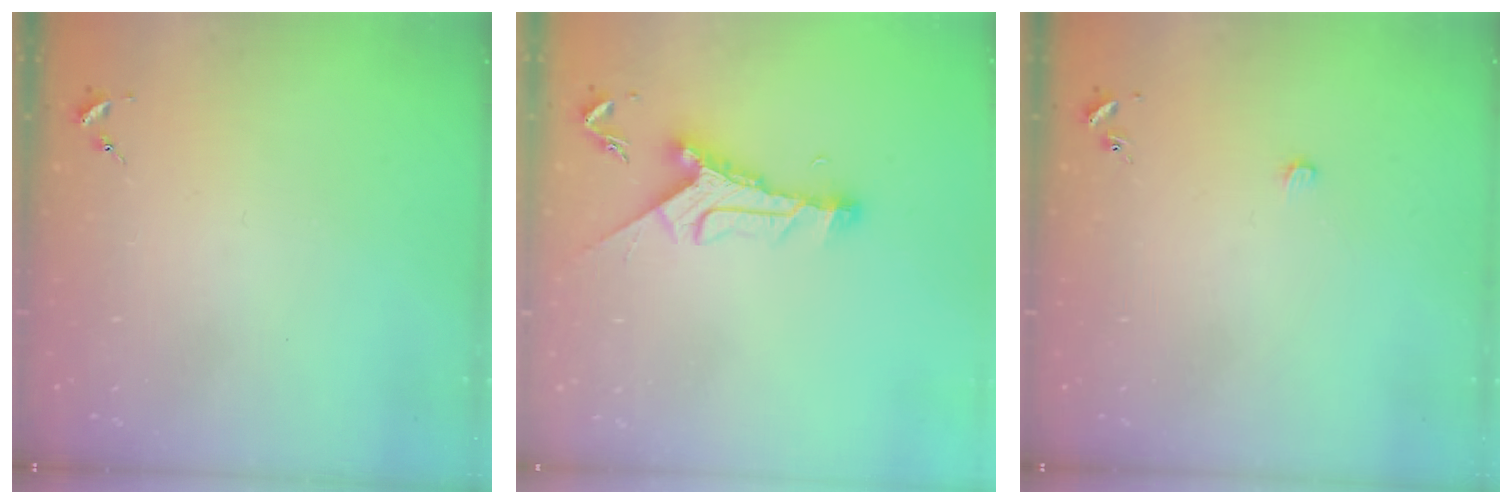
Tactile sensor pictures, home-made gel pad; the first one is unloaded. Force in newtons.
{"total": 9.6, "press": 9.6, "slide": 0.5}
{"total": 3.8, "press": 3.8, "slide": 0.4}